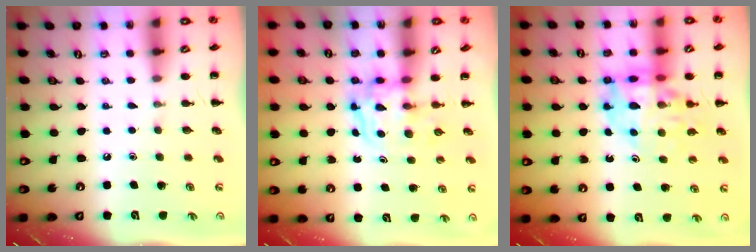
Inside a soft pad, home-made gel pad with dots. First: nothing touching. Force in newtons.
{"total": 3.6, "press": 3.6, "slide": 0.2}
{"total": 15.5, "press": 15.0, "slide": 4.0}